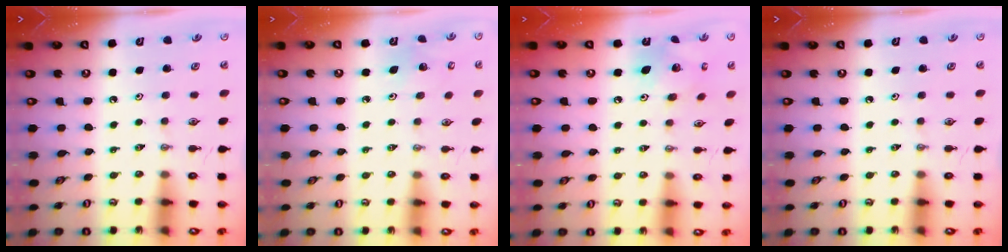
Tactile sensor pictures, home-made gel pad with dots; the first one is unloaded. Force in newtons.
{"total": 4.2, "press": 3.6, "slide": 2.2}
{"total": 11.7, "press": 11.6, "slide": 1.0}
{"total": 0.0}